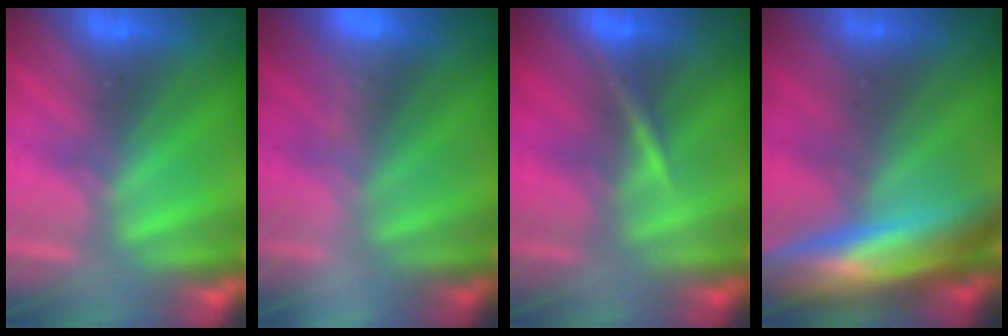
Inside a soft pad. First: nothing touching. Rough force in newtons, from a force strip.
{"total": 2.2}
{"total": 3.1}
{"total": 7.1}